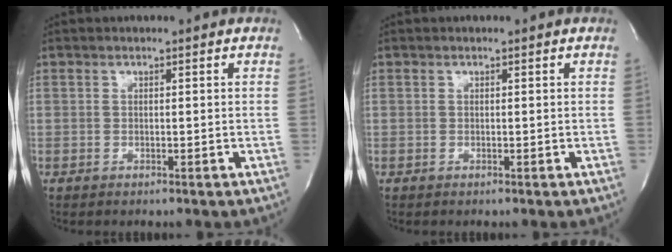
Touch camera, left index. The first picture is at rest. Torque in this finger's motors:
{"motor_torque": [0.02, 0.01, -0.04, -0.01]}